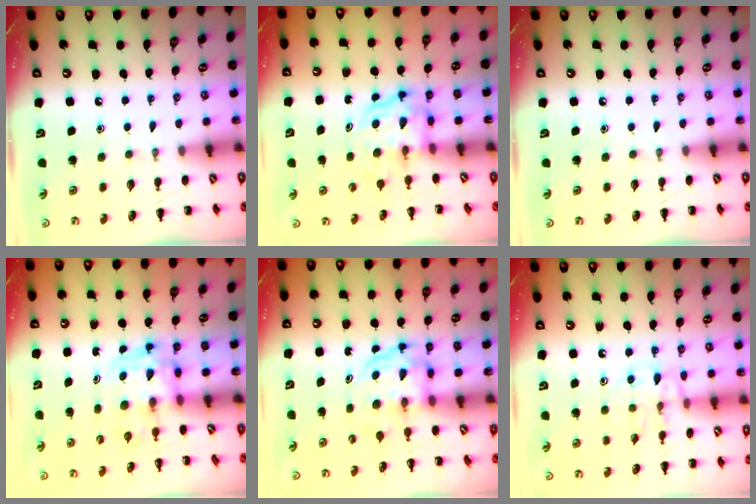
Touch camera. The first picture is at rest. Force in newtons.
{"total": 4.0, "press": 4.0, "slide": 0.3}
{"total": 0.0}
{"total": 3.7, "press": 3.7, "slide": 0.6}
{"total": 3.7, "press": 3.7, "slide": 0.3}
{"total": 10.1, "press": 10.1, "slide": 0.8}